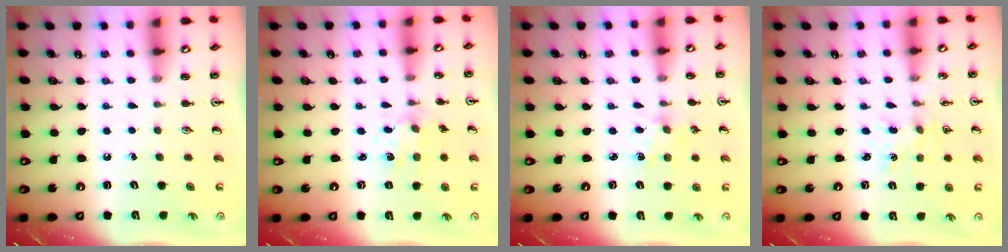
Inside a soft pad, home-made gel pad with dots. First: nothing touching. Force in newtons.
{"total": 2.4, "press": 2.2, "slide": 0.8}
{"total": 1.8, "press": 1.7, "slide": 0.3}
{"total": 0.7, "press": 0.7, "slide": 0.1}